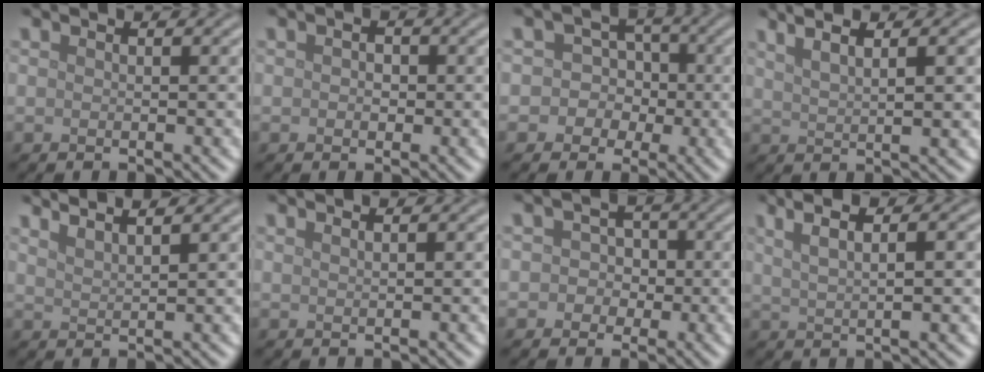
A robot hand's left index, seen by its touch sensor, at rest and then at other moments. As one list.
[{"total": 1.2, "force": [0.0, 0.9, 0.7], "torque": [-0.010, -0.001, -0.003]}, {"total": 4.4, "force": [-0.3, 4.2, 1.2], "torque": [0.012, 0.028, -0.036]}, {"total": 5.7, "force": [3.1, 2.0, 4.3], "torque": [-0.049, 0.024, 0.025]}, {"total": 3.9, "force": [3.3, 1.1, 1.9], "torque": [-0.001, 0.022, 0.024]}, {"total": 1.0, "force": [0.7, 0.4, 0.6], "torque": [-0.002, -0.001, 0.002]}, {"total": 2.4, "force": [-0.1, 2.3, 0.7], "torque": [0.019, 0.009, -0.024]}, {"total": 6.5, "force": [3.0, 2.4, 5.3], "torque": [-0.070, 0.022, 0.027]}]